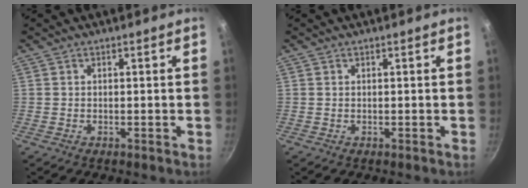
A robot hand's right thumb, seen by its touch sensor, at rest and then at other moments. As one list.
[{"total": 0.0}]